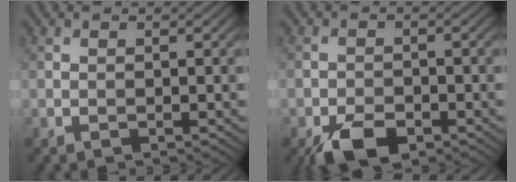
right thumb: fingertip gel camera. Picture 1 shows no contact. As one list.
[{"total": 5.5, "force": [-3.5, 2.6, 3.3], "torque": [-0.059, -0.006, -0.066]}]